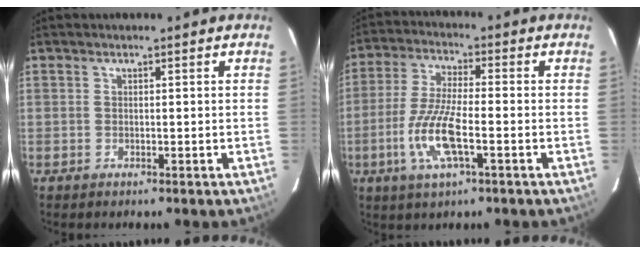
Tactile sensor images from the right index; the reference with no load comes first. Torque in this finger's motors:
{"motor_torque": [1.52, -0.61, 0.47, 0.20]}